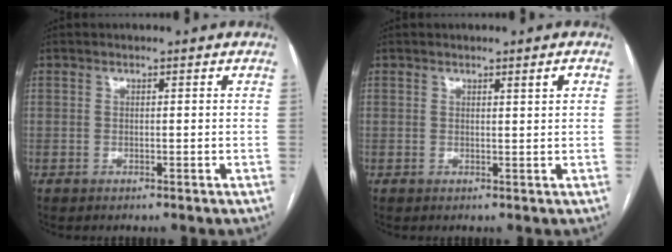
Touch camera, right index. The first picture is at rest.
{"total": 1.3, "force": [0.7, -0.1, 1.1], "torque": [-0.015, -0.003, 0.009]}